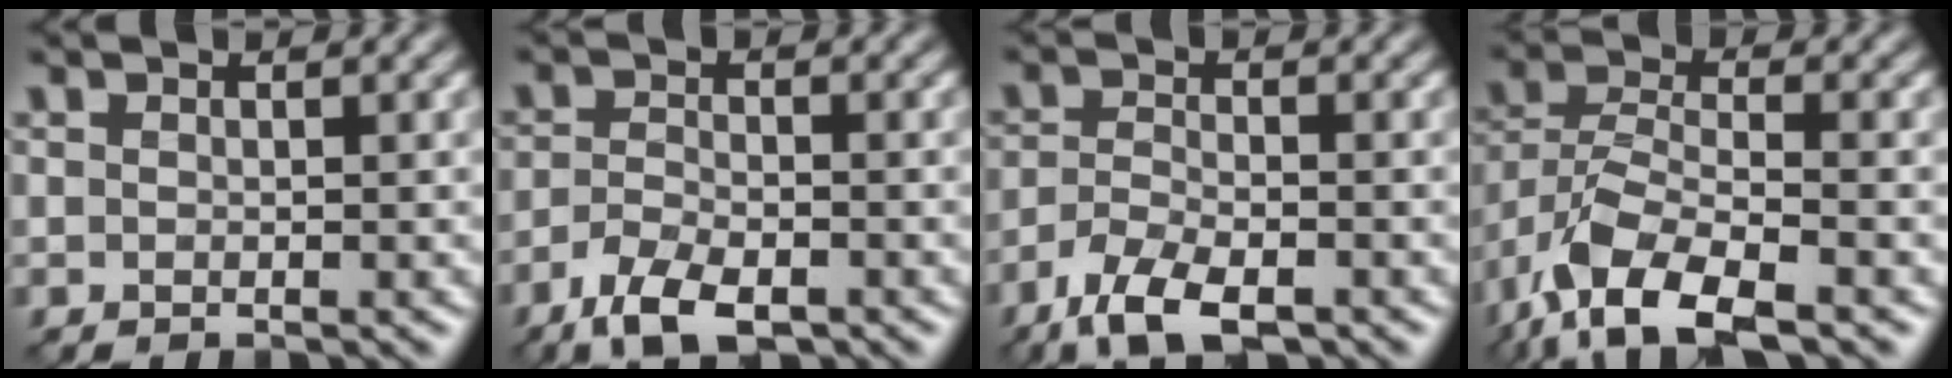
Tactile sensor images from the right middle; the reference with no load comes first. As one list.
[{"total": 5.2, "force": [-3.6, 1.9, 3.2], "torque": [-0.065, -0.008, -0.070]}, {"total": 6.1, "force": [-4.4, 2.0, 3.7], "torque": [-0.075, -0.009, -0.083]}, {"total": 8.8, "force": [-5.5, 3.3, 6.1], "torque": [-0.118, -0.011, -0.108]}]